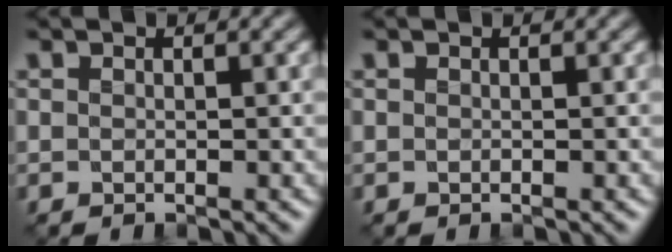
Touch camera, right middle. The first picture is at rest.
{"total": 0.0}